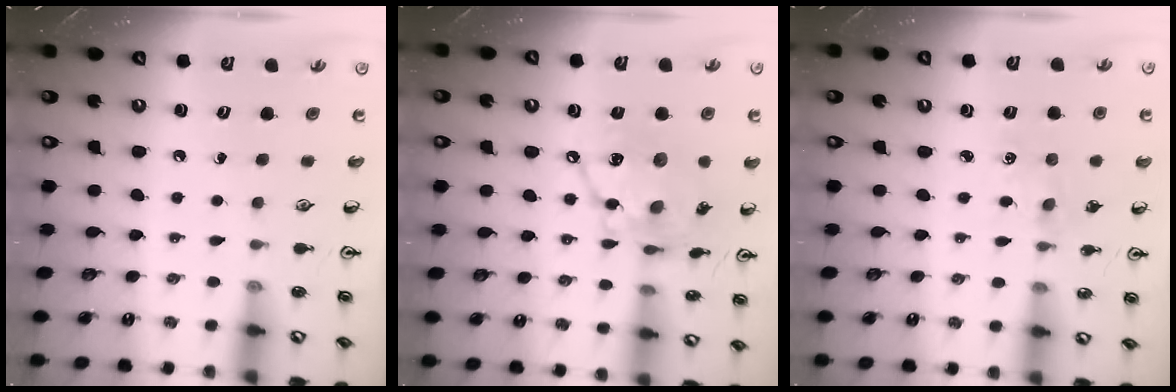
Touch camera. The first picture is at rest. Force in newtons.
{"total": 14.7, "press": 14.6, "slide": 1.3}
{"total": 1.4, "press": 1.3, "slide": 0.3}